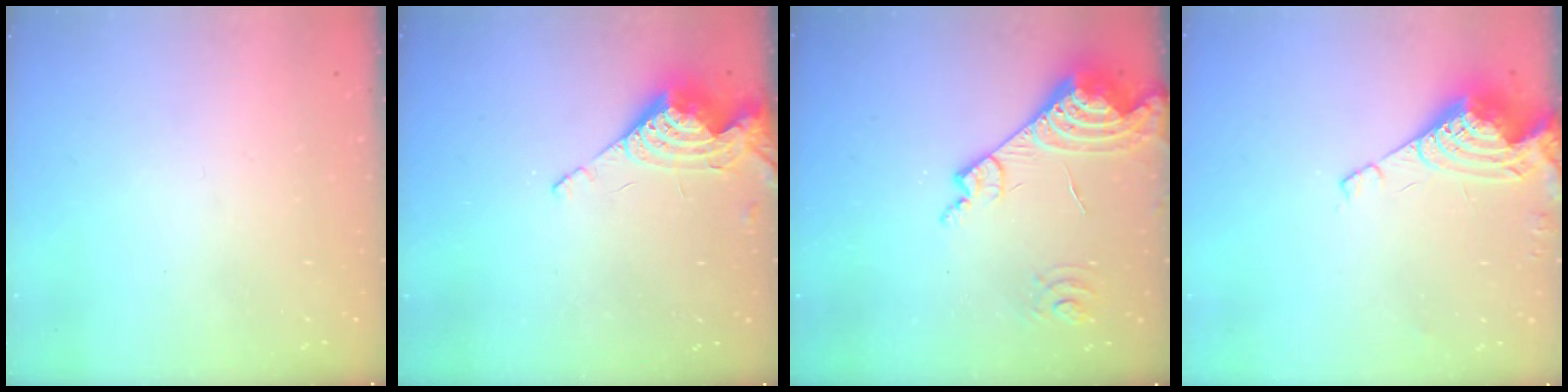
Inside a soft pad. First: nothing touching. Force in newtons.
{"total": 9.0, "press": 9.0, "slide": 0.4}
{"total": 15.0, "press": 14.9, "slide": 1.6}
{"total": 9.8, "press": 9.7, "slide": 1.2}